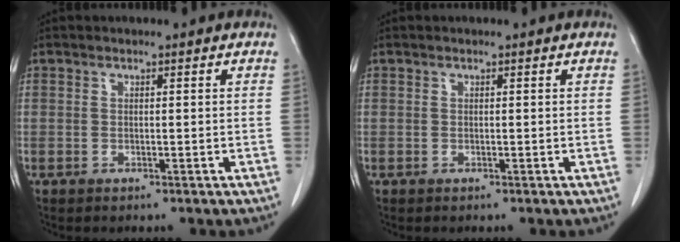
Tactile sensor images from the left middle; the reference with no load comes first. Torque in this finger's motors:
{"motor_torque": [-0.04, 0.00, 0.03, 0.00]}